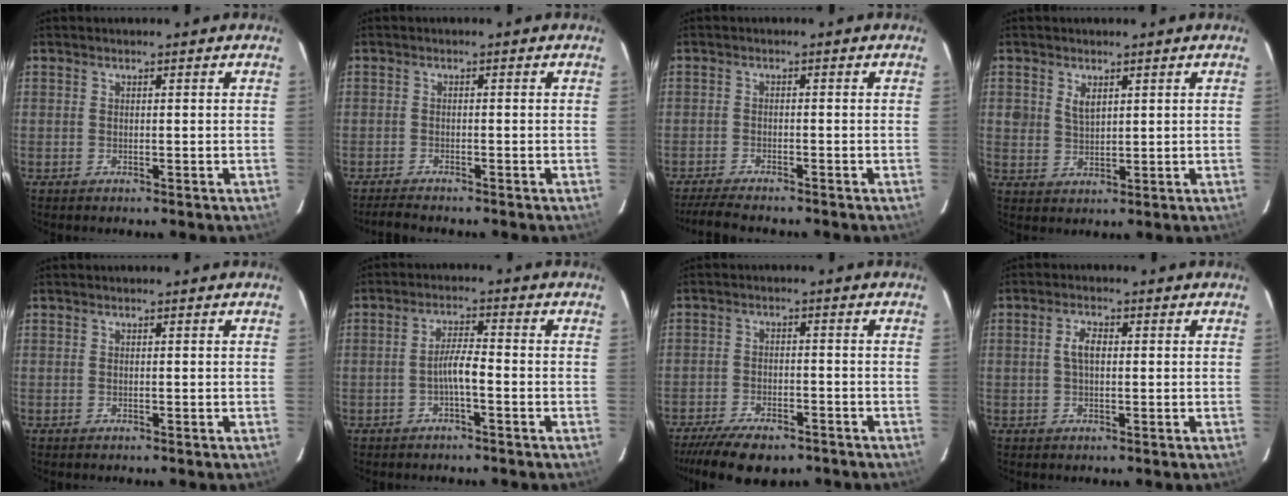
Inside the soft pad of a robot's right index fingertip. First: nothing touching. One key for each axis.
{"total": 3.5, "fx": -3.3, "fy": 0.2, "fz": 1.3, "tx": -0.036, "ty": -0.008, "tz": -0.057}
{"total": 6.5, "fx": -5.8, "fy": 0.6, "fz": 2.8, "tx": -0.074, "ty": -0.015, "tz": -0.100}
{"total": 3.3, "fx": 1.6, "fy": 2.3, "fz": 1.8, "tx": -0.032, "ty": 0.002, "tz": 0.034}
{"total": 0.0}
{"total": 3.5, "fx": -1.6, "fy": 0.3, "fz": 3.1, "tx": -0.063, "ty": 0.008, "tz": -0.030}
{"total": 12.5, "fx": -9.7, "fy": 4.6, "fz": 6.5, "tx": -0.150, "ty": -0.028, "tz": -0.155}
{"total": 3.2, "fx": 0.3, "fy": 1.6, "fz": 2.8, "tx": -0.056, "ty": 0.007, "tz": 0.008}